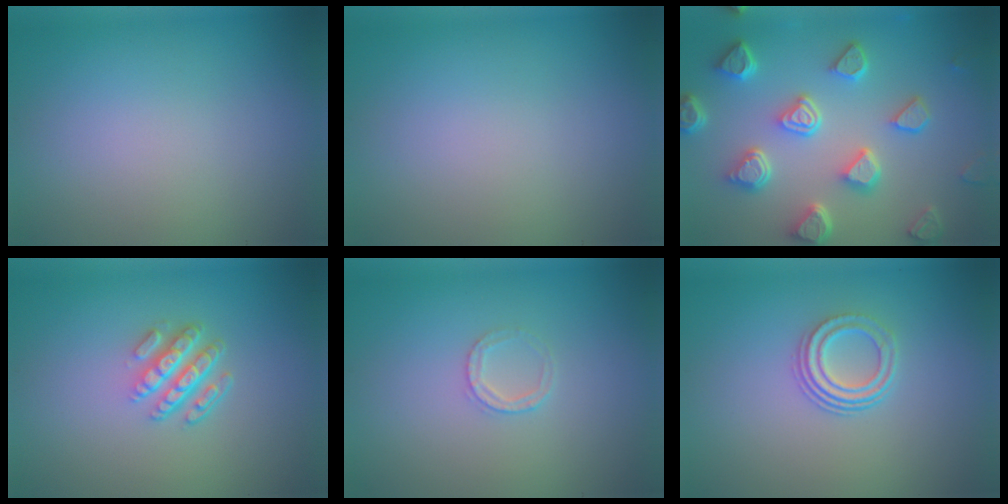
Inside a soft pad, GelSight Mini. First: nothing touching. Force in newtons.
{"total": 0.0}
{"total": 6.6, "press": 5.3, "slide": 4.0}
{"total": 4.4, "press": 3.1, "slide": 3.1}
{"total": 1.4, "press": 1.3, "slide": 0.2}
{"total": 3.1, "press": 2.3, "slide": 2.1}